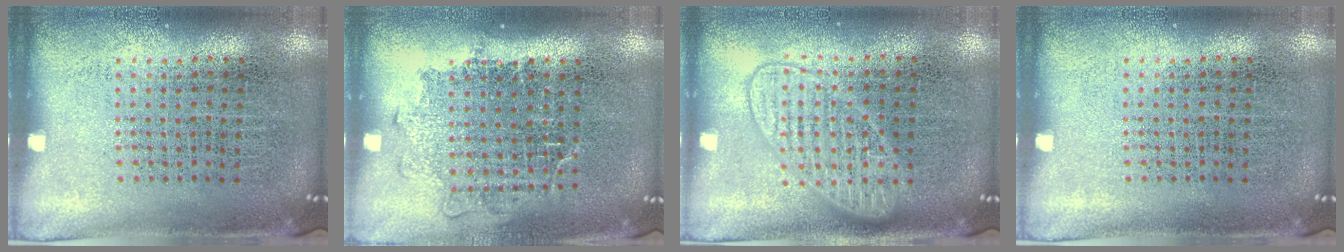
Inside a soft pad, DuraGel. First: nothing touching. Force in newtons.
{"total": 1.2, "press": 1.1, "slide": 0.5}
{"total": 2.8, "press": 2.7, "slide": 0.4}
{"total": 0.0}